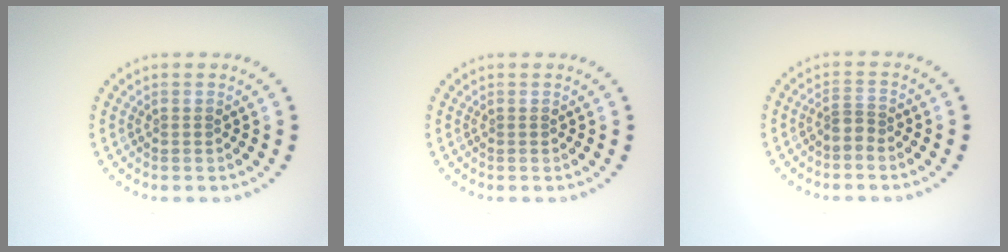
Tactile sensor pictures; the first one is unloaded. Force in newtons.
{"total": 0.0}
{"total": 1.1, "press": 0.7, "slide": 0.9}